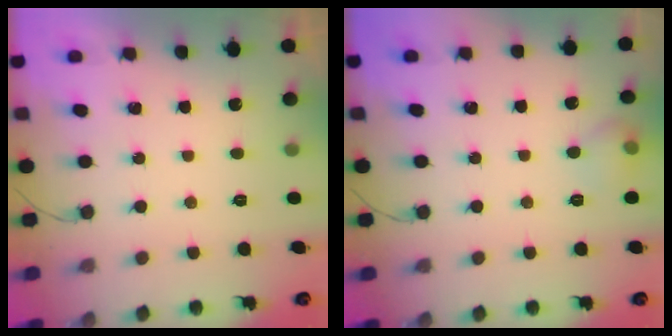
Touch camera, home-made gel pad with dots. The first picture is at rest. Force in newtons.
{"total": 5.8, "press": 5.6, "slide": 1.6}